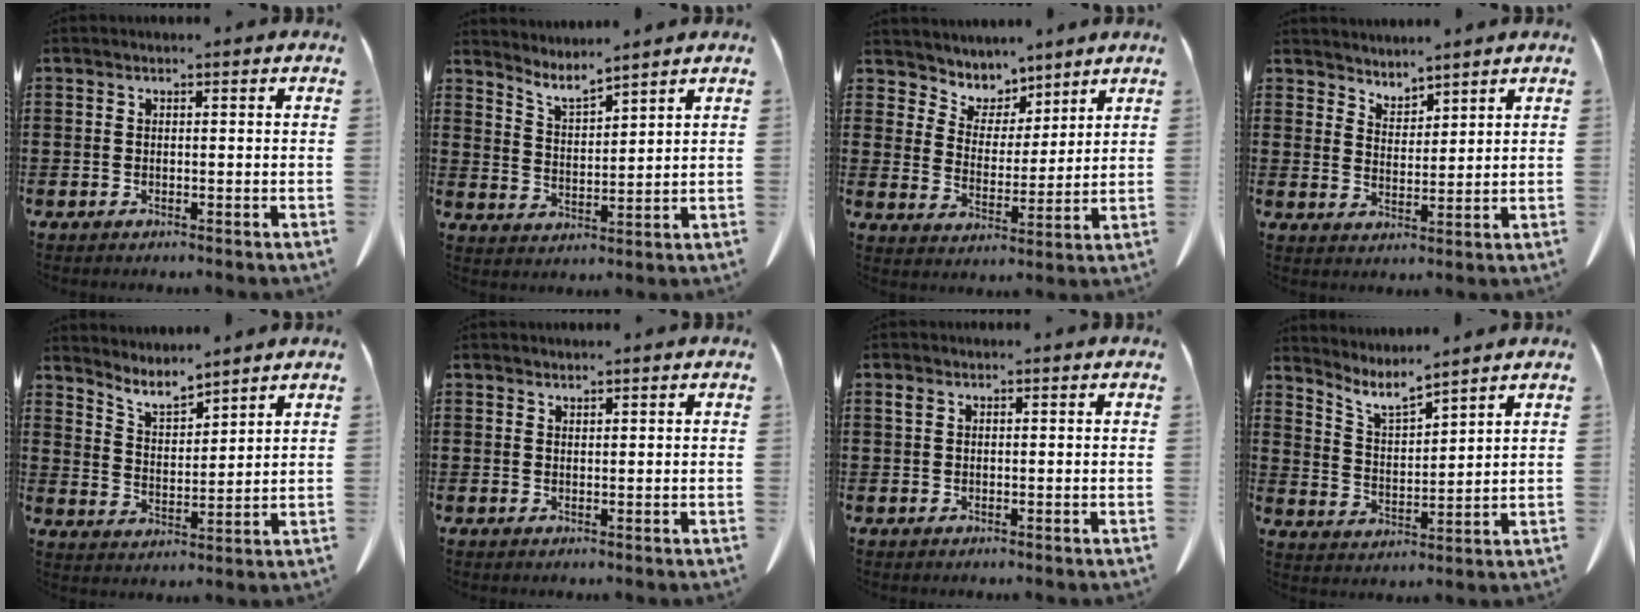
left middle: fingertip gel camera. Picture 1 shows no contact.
{"total": 4.0, "force": [3.9, -0.2, 1.1], "torque": [-0.035, -0.023, 0.068]}
{"total": 5.3, "force": [4.6, 2.5, -0.4], "torque": [-0.028, -0.033, 0.081]}
{"total": 3.2, "force": [3.1, 0.2, -0.6], "torque": [-0.001, -0.015, 0.058]}
{"total": 5.2, "force": [5.0, 0.6, 1.5], "torque": [-0.047, -0.024, 0.089]}
{"total": 1.0, "force": [1.0, 0.1, 0.1], "torque": [-0.003, -0.001, 0.020]}
{"total": 0.9, "force": [0.5, 0.4, 0.6], "torque": [-0.015, 0.003, 0.008]}
{"total": 6.1, "force": [5.4, 0.9, 2.8], "torque": [-0.071, -0.026, 0.094]}